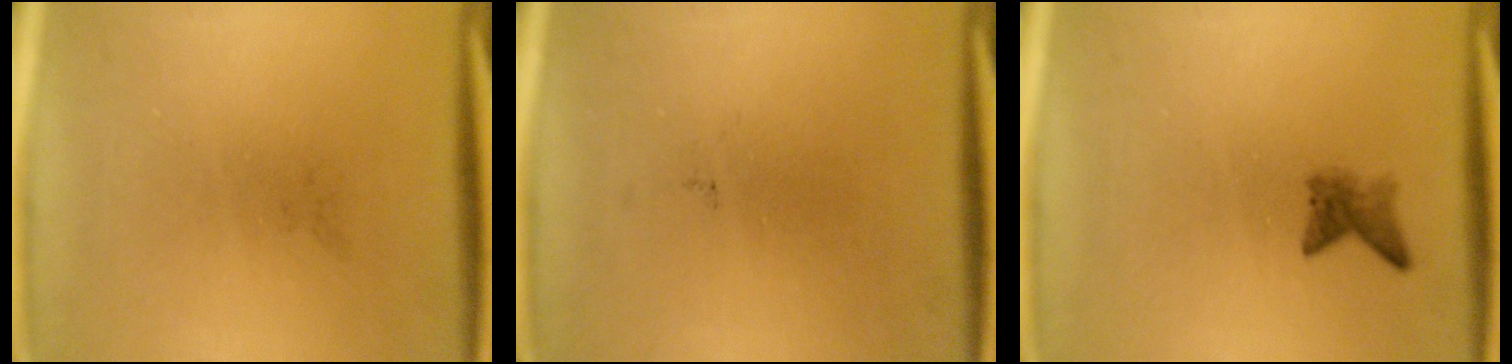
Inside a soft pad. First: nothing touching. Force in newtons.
{"total": 0.0}
{"total": 1.9}